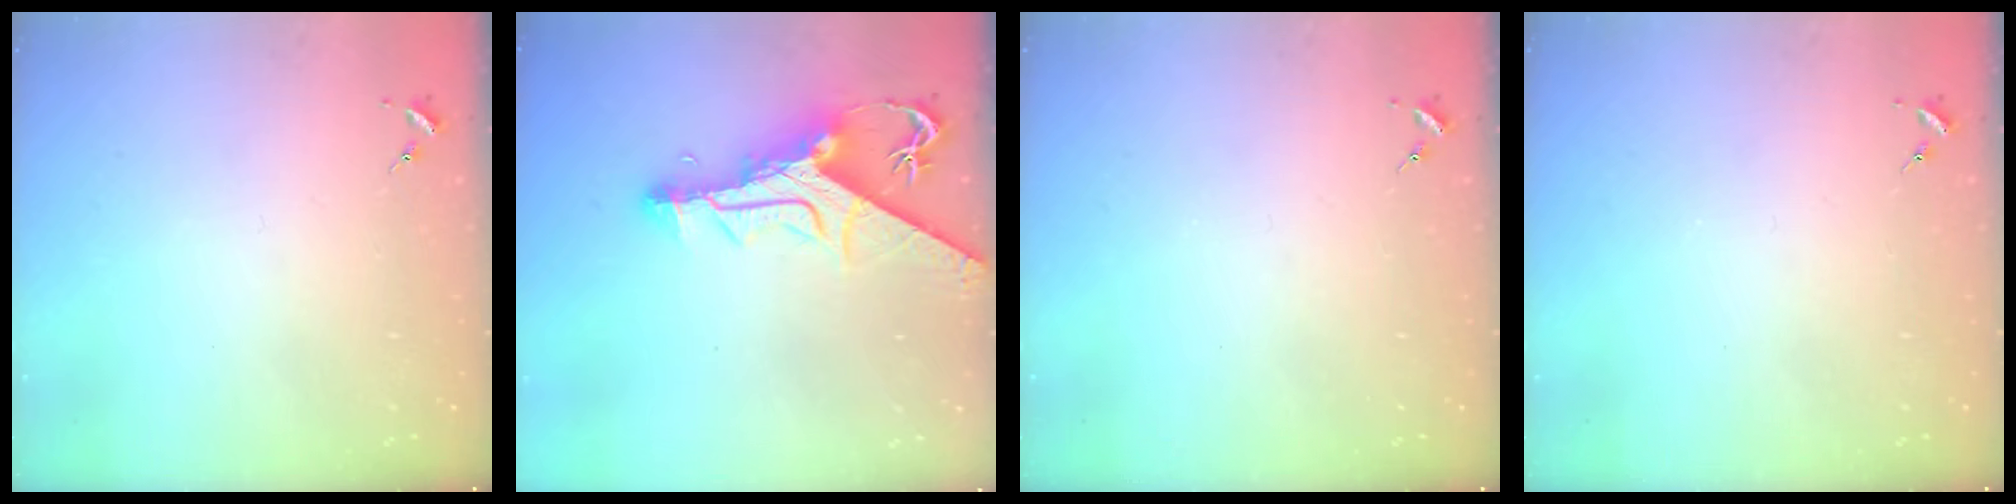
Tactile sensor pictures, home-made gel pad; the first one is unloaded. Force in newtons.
{"total": 13.8, "press": 13.7, "slide": 1.3}
{"total": 0.0}
{"total": 0.0}